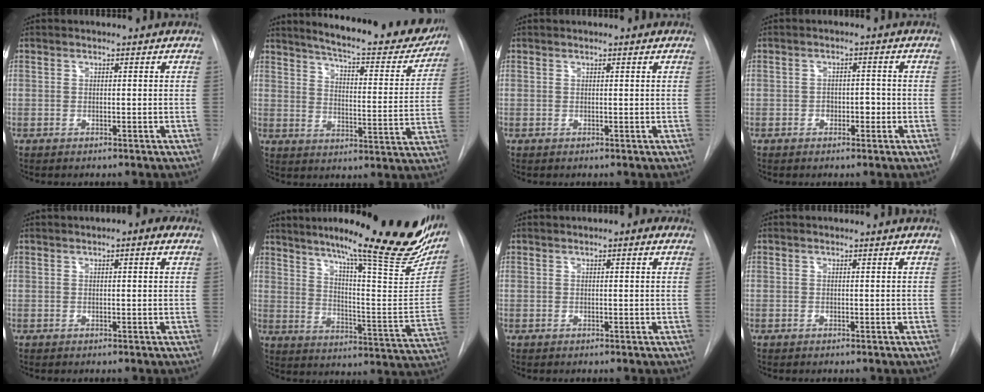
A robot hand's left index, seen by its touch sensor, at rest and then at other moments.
{"total": 23.1, "force": [20.5, 3.9, 9.8], "torque": [-0.138, -0.058, 0.252]}
{"total": 0.6, "force": [0.5, -0.1, 0.4], "torque": [-0.010, 0.003, 0.011]}
{"total": 2.3, "force": [-0.8, 1.5, 1.5], "torque": [-0.014, 0.004, -0.012]}
{"total": 3.2, "force": [1.7, 0.7, 2.6], "torque": [-0.037, 0.010, 0.019]}
{"total": 30.0, "force": [22.9, 3.3, 19.1], "torque": [-0.240, -0.060, 0.299]}
{"total": 2.3, "force": [1.4, 0.5, 1.8], "torque": [-0.027, 0.009, 0.016]}
{"total": 1.2, "force": [1.2, -0.1, 0.2], "torque": [-0.008, 0.005, 0.013]}